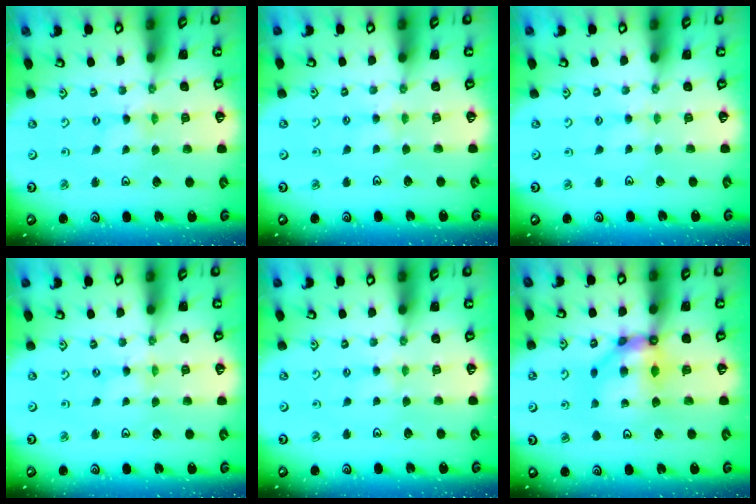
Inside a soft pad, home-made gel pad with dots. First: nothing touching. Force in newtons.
{"total": 3.0, "press": 3.0, "slide": 0.4}
{"total": 1.8, "press": 1.8, "slide": 0.3}
{"total": 0.0}
{"total": 2.2, "press": 2.2, "slide": 0.4}
{"total": 9.9, "press": 9.9, "slide": 1.2}